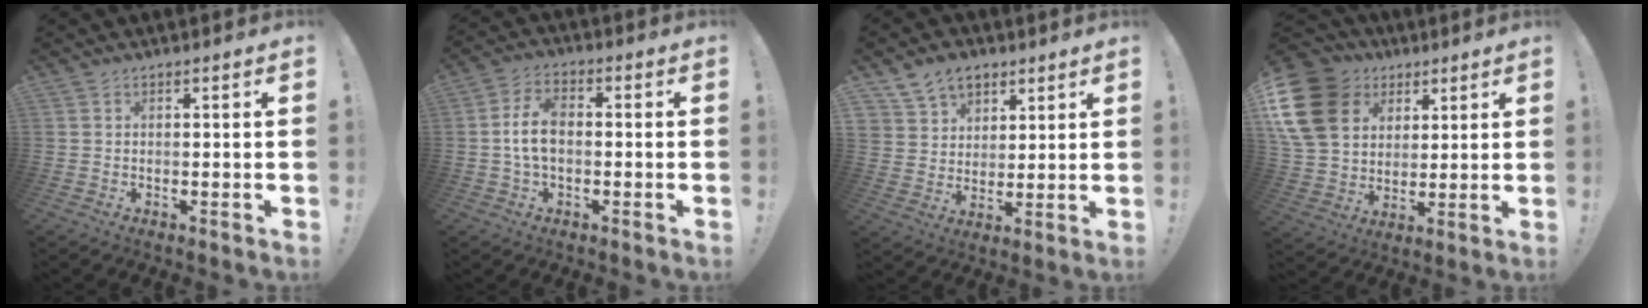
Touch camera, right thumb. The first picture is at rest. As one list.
[{"total": 8.0, "force": [-0.5, 4.7, 6.4], "torque": [-0.126, 0.009, -0.005]}, {"total": 9.3, "force": [5.9, 6.8, 2.2], "torque": [-0.033, -0.037, 0.116]}, {"total": 18.4, "force": [6.5, 14.1, 9.8], "torque": [-0.170, -0.025, 0.130]}]